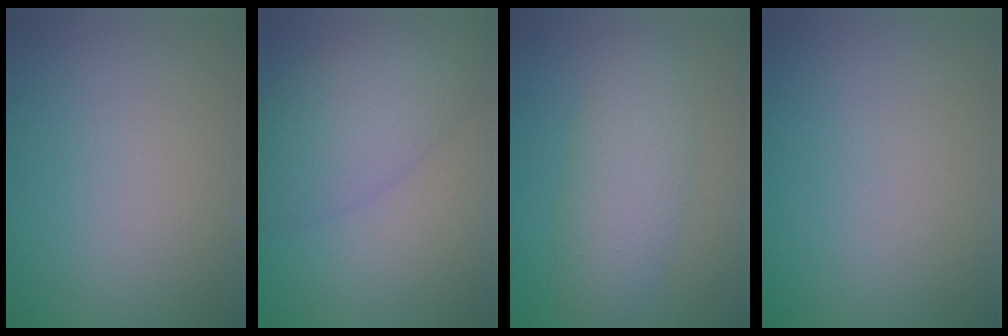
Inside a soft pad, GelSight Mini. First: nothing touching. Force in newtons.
{"total": 5.6, "press": 5.6, "slide": 0.3}
{"total": 4.1, "press": 4.1, "slide": 0.1}
{"total": 0.0}